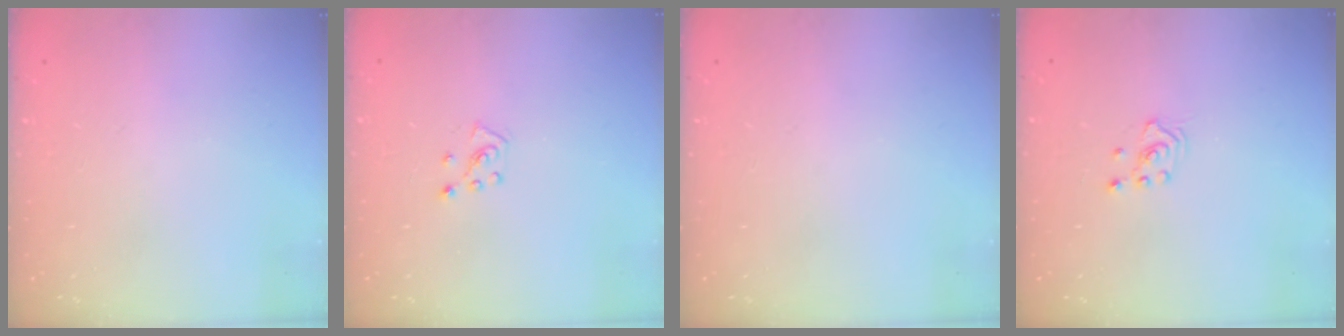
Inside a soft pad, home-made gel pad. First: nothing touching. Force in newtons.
{"total": 5.2, "press": 5.2, "slide": 0.5}
{"total": 0.0}
{"total": 2.0, "press": 2.0, "slide": 0.3}